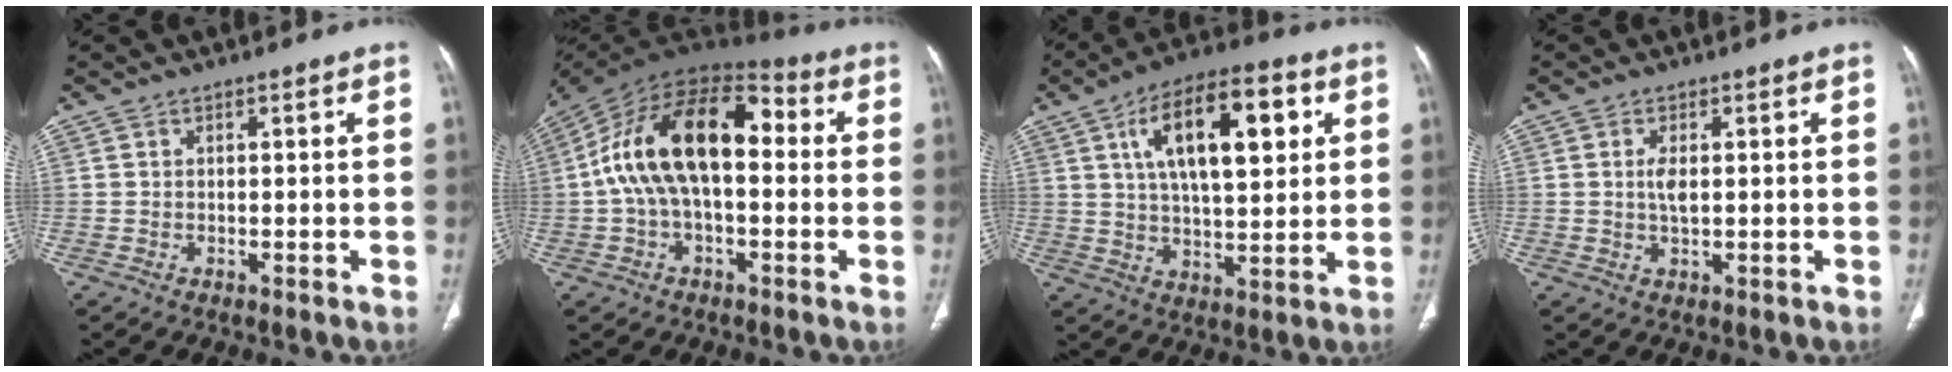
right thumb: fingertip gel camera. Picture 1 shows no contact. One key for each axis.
{"total": 19.8, "fx": 1.3, "fy": 10.7, "fz": 16.7, "tx": -0.291, "ty": 0.051, "tz": 0.011}
{"total": 17.9, "fx": 6.0, "fy": 7.8, "fz": 15.0, "tx": -0.220, "ty": -0.001, "tz": 0.095}
{"total": 2.6, "fx": 0.4, "fy": 1.1, "fz": 2.3, "tx": -0.048, "ty": -0.003, "tz": 0.010}